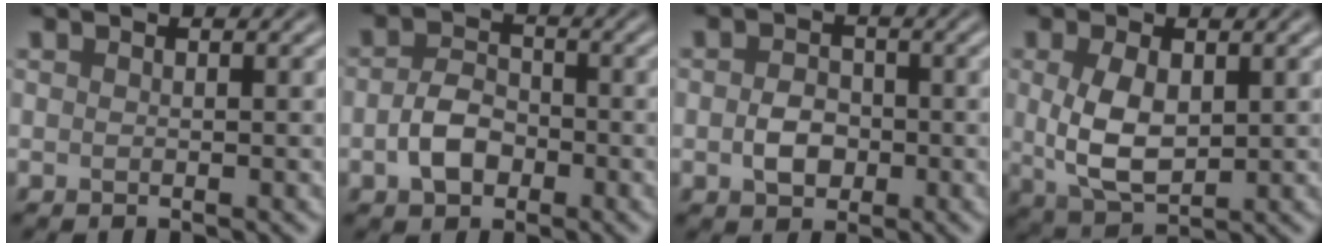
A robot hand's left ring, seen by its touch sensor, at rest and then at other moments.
{"total": 3.4, "force": [-1.0, 2.4, 2.2], "torque": [-0.042, 0.002, -0.024]}
{"total": 2.8, "force": [-0.6, 2.1, 1.8], "torque": [-0.032, 0.000, -0.016]}
{"total": 5.0, "force": [0.5, 2.8, 4.1], "torque": [-0.091, -0.002, 0.018]}